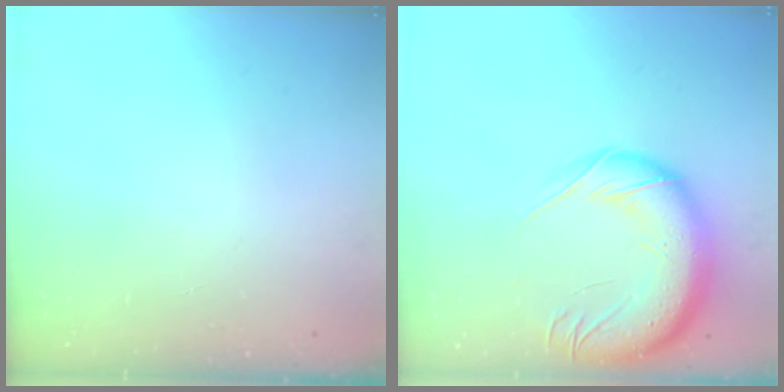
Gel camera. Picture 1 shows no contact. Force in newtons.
{"total": 20.9, "press": 20.3, "slide": 4.9}